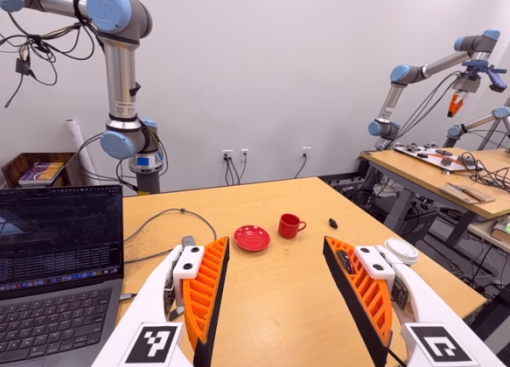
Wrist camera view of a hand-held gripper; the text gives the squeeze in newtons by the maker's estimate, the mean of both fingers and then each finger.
{"total": 0.0}